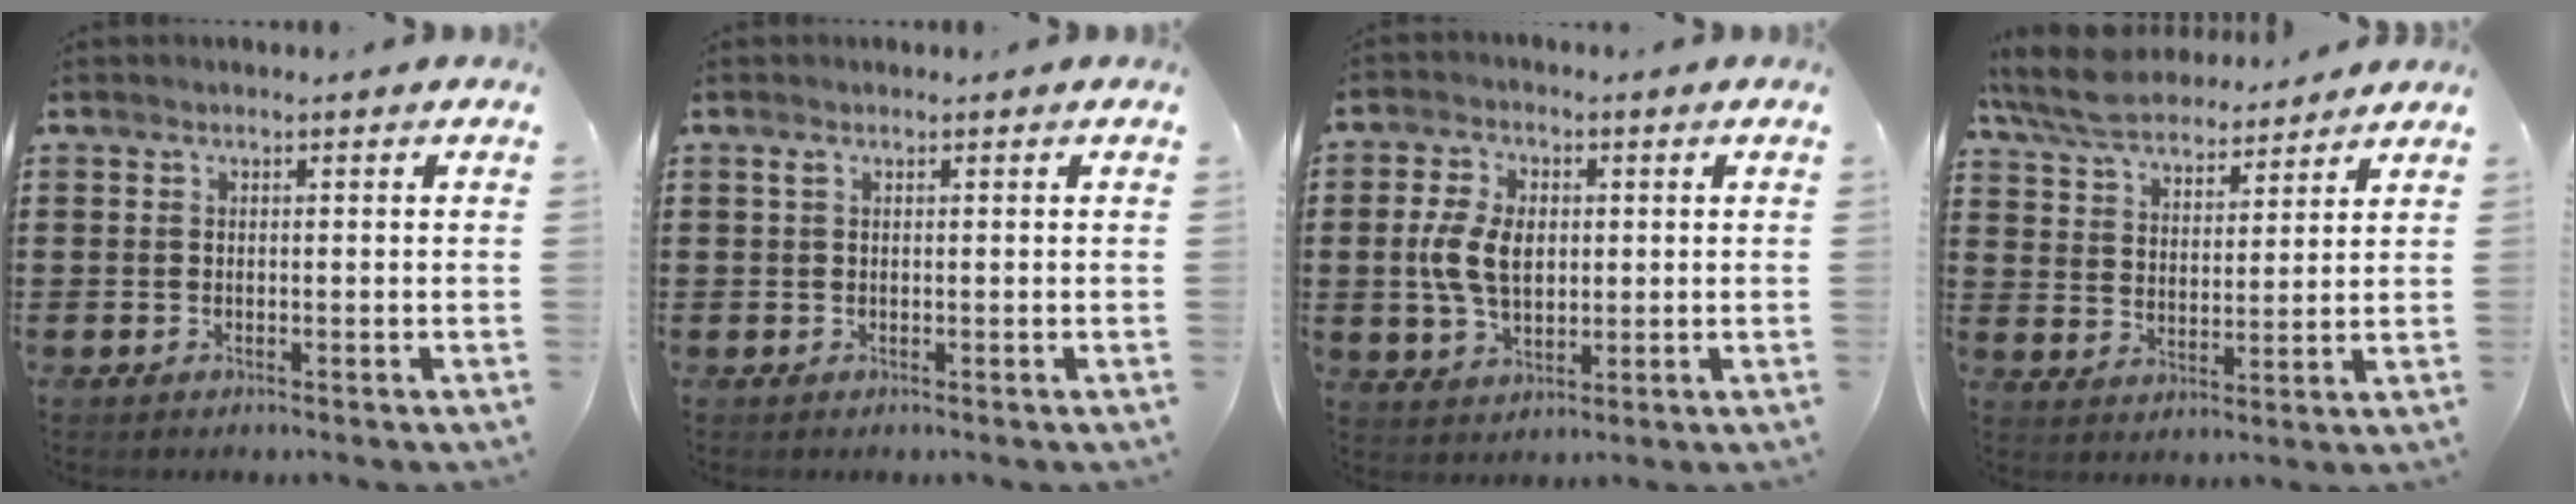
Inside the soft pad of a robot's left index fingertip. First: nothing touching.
{"total": 0.8, "force": [0.3, 0.4, 0.7], "torque": [-0.015, 0.003, 0.004]}
{"total": 7.4, "force": [0.4, 4.7, 5.7], "torque": [-0.136, 0.009, 0.002]}
{"total": 7.5, "force": [6.8, 2.0, 2.2], "torque": [-0.073, -0.025, 0.124]}